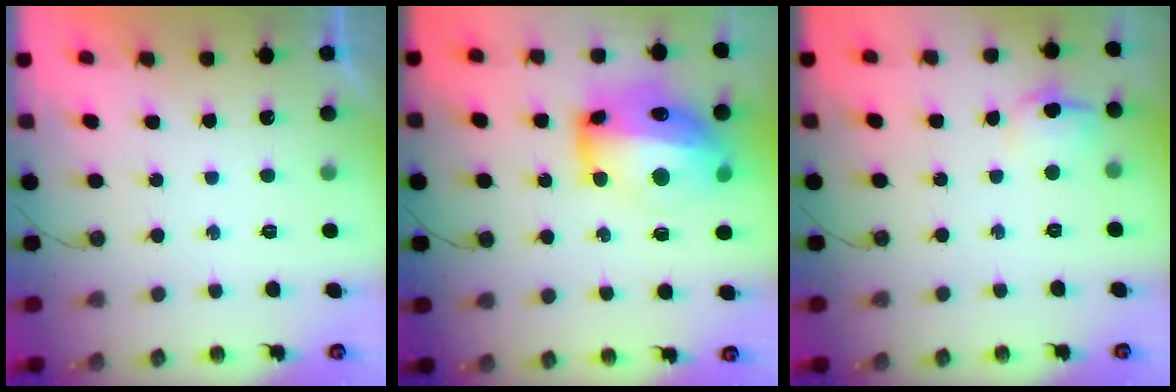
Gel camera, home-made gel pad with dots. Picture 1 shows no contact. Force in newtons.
{"total": 20.1, "press": 20.0, "slide": 2.2}
{"total": 7.3, "press": 7.2, "slide": 1.3}